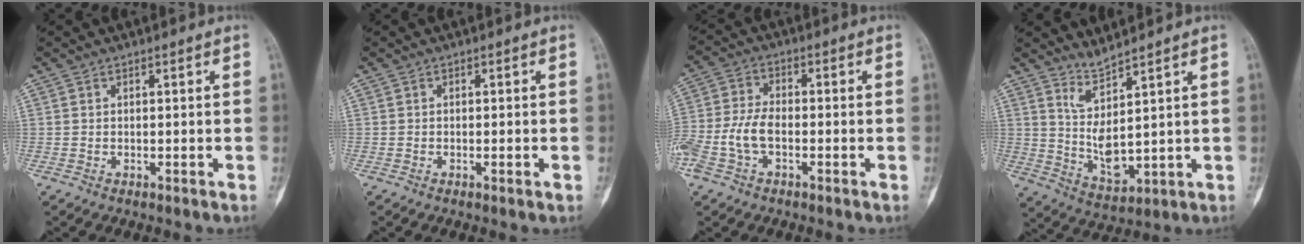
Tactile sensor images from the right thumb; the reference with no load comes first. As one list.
[{"total": 0.9, "force": [-0.3, 0.2, 0.8], "torque": [-0.013, -0.002, -0.004]}, {"total": 7.5, "force": [-2.3, 4.1, 5.8], "torque": [-0.142, 0.021, -0.048]}, {"total": 5.8, "force": [4.4, 0.6, 3.8], "torque": [-0.076, -0.066, 0.104]}]